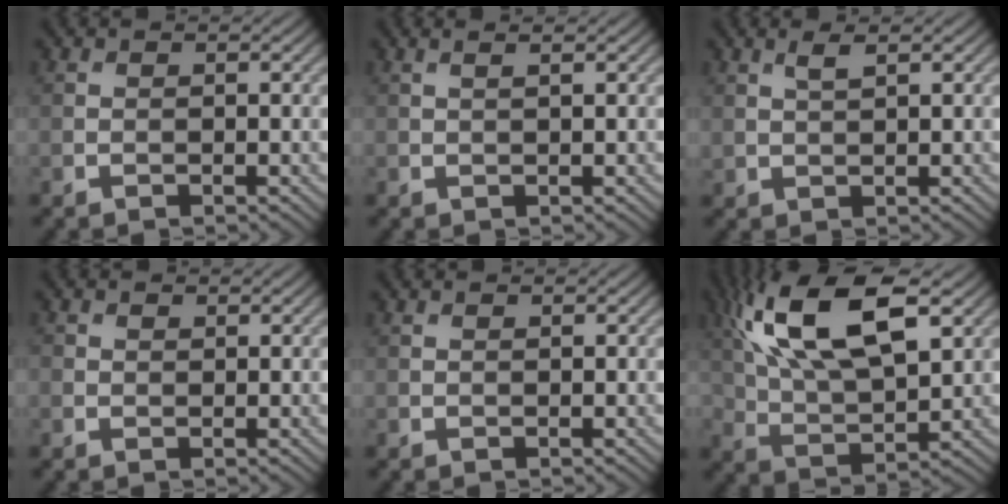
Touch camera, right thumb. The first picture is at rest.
{"total": 1.1, "force": [0.7, 0.1, 0.9], "torque": [-0.015, 0.003, 0.008]}
{"total": 1.7, "force": [1.0, 0.4, 1.3], "torque": [-0.033, 0.002, 0.023]}
{"total": 1.0, "force": [0.4, 0.9, 0.3], "torque": [-0.008, 0.001, 0.003]}
{"total": 0.0}
{"total": 15.6, "force": [6.4, 7.2, 12.3], "torque": [-0.265, 0.017, 0.116]}